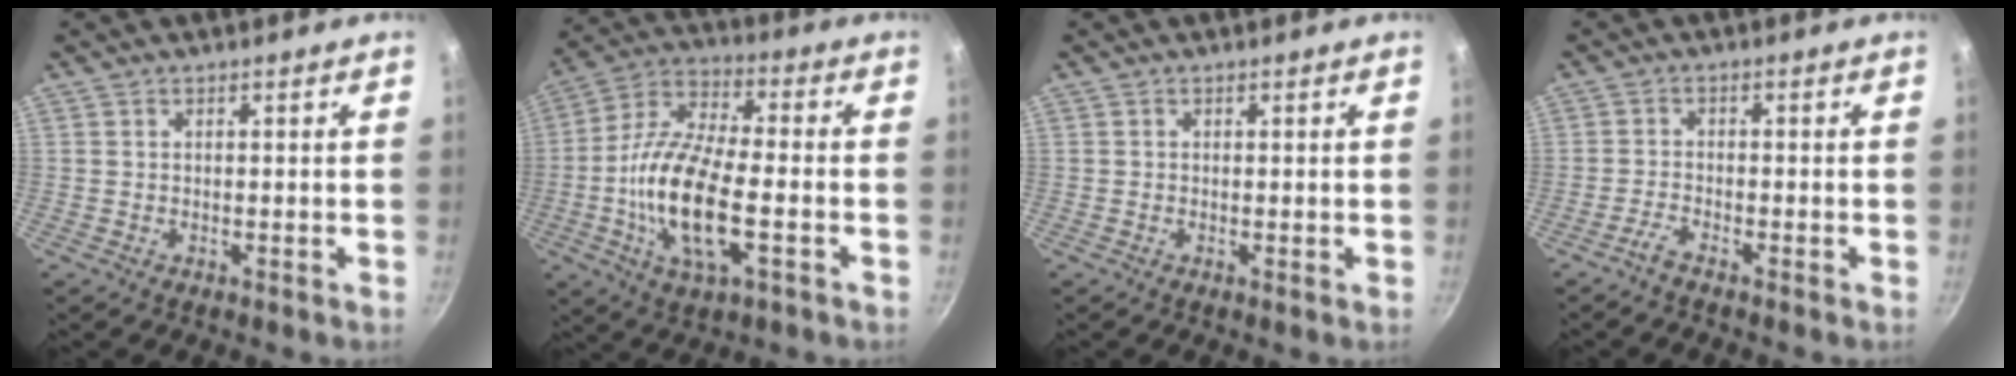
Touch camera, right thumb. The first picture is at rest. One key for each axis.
{"total": 17.8, "fx": -3.8, "fy": 7.0, "fz": 15.9, "tx": -0.307, "ty": 0.021, "tz": -0.087}
{"total": 0.0}
{"total": 2.1, "fx": -1.8, "fy": 0.1, "fz": 1.0, "tx": -0.028, "ty": 0.015, "tz": -0.041}